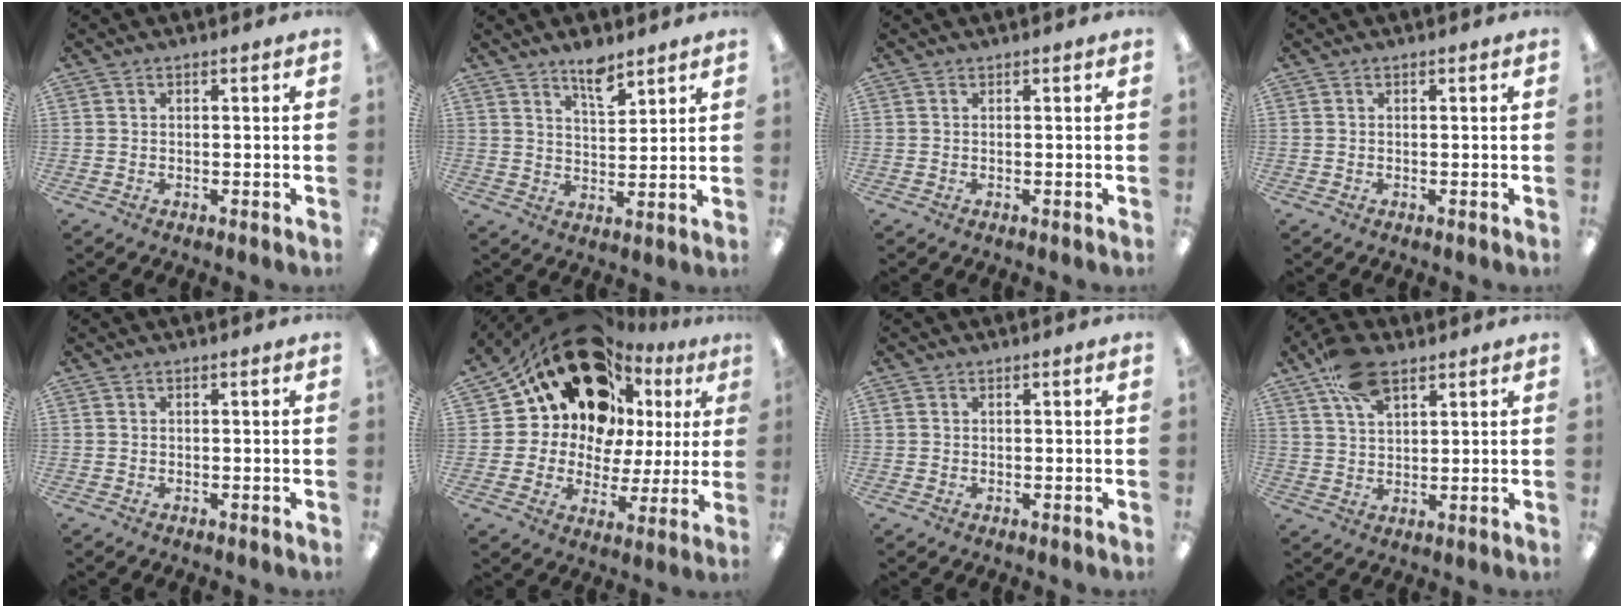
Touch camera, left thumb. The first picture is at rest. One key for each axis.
{"total": 6.8, "fx": 5.2, "fy": 2.4, "fz": 3.5, "tx": -0.051, "ty": -0.031, "tz": 0.089}
{"total": 0.0}
{"total": 0.0}
{"total": 0.0}
{"total": 22.6, "fx": 13.2, "fy": 14.5, "fz": 11.2, "tx": -0.207, "ty": -0.086, "tz": 0.251}
{"total": 0.6, "fx": 0.1, "fy": 0.6, "fz": 0.2, "tx": -0.004, "ty": 0.005, "tz": 0.000}
{"total": 10.6, "fx": 6.5, "fy": 5.3, "fz": 6.5, "tx": -0.124, "ty": -0.013, "tz": 0.122}